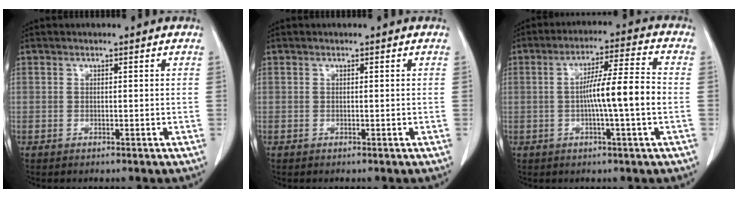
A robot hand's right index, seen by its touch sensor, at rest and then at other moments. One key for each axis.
{"total": 0.0}
{"total": 9.2, "fx": -1.1, "fy": -0.4, "fz": 9.1, "tx": -0.154, "ty": 0.011, "tz": -0.024}